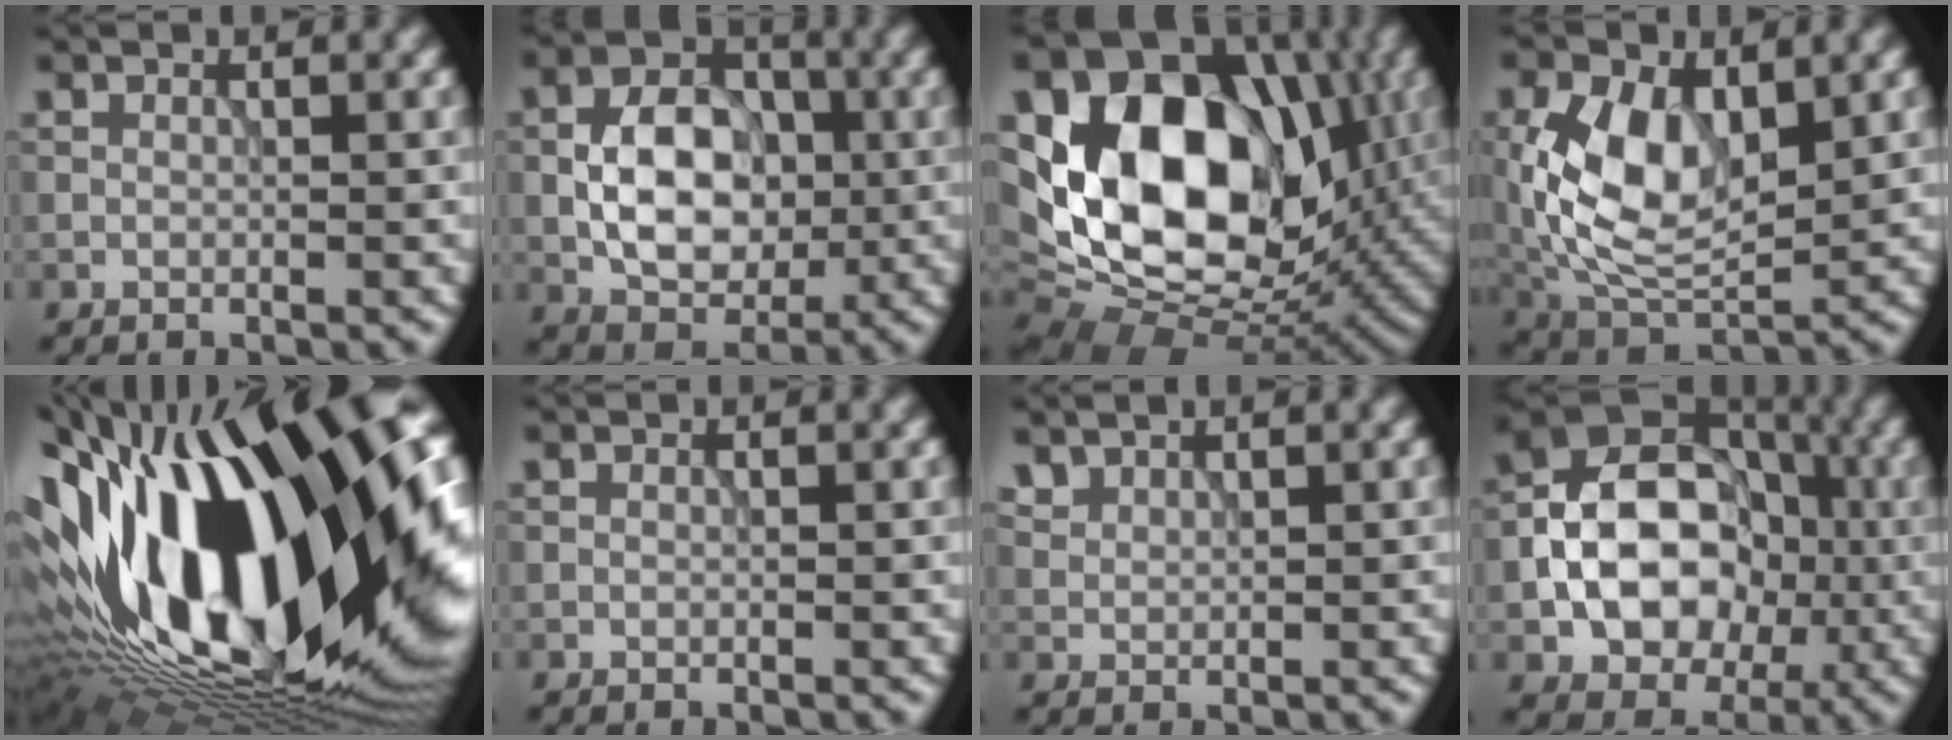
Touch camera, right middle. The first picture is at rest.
{"total": 7.0, "force": [-0.9, 4.9, 5.0], "torque": [-0.079, 0.004, -0.014]}
{"total": 17.3, "force": [0.8, 12.3, 12.1], "torque": [-0.208, 0.001, 0.006]}
{"total": 8.5, "force": [1.0, 4.9, 6.9], "torque": [-0.149, -0.004, 0.020]}
{"total": 21.0, "force": [0.4, 11.2, 17.8], "torque": [-0.321, -0.007, -0.007]}
{"total": 0.0}
{"total": 1.5, "force": [1.3, 0.7, 0.4], "torque": [-0.016, 0.002, 0.038]}
{"total": 10.7, "force": [-1.8, 8.2, 6.6], "torque": [-0.095, 0.006, -0.043]}